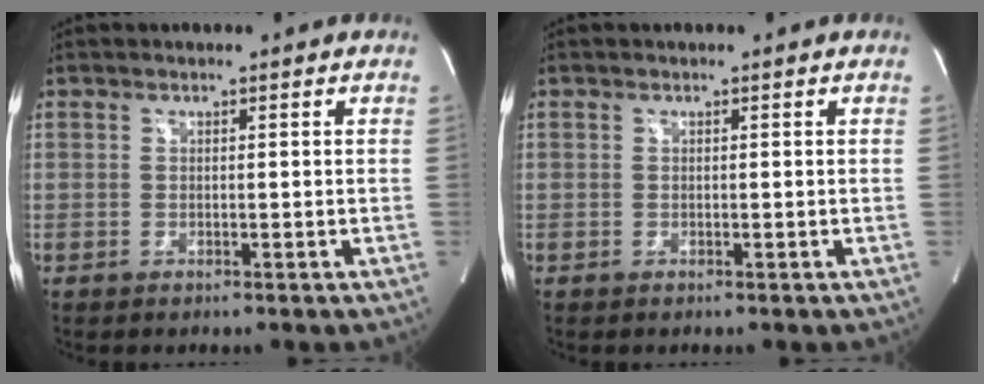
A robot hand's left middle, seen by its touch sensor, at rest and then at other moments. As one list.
[{"total": 0.0}]